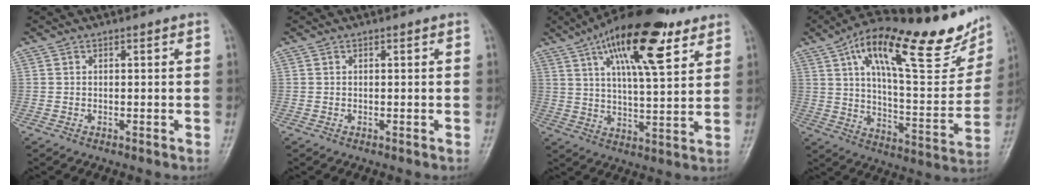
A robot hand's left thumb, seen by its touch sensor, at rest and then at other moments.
{"total": 0.0}
{"total": 19.1, "force": [10.0, 6.4, 15.0], "torque": [-0.221, -0.027, 0.159]}
{"total": 28.0, "force": [15.7, 9.0, 21.4], "torque": [-0.279, -0.026, 0.246]}